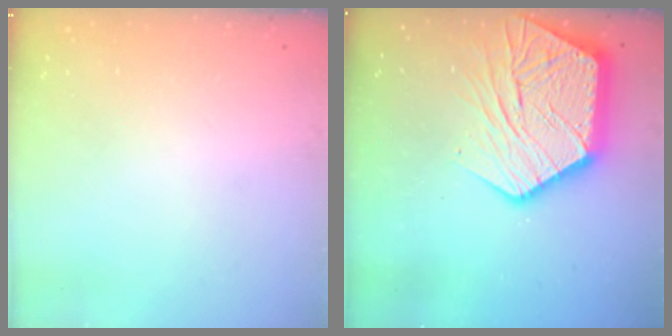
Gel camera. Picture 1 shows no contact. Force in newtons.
{"total": 21.3, "press": 21.2, "slide": 1.8}